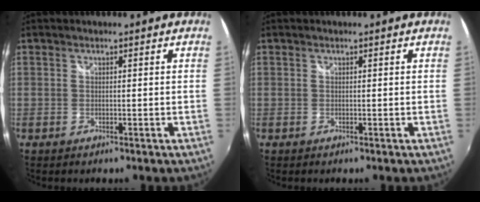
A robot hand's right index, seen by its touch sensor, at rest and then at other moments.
{"total": 0.0}